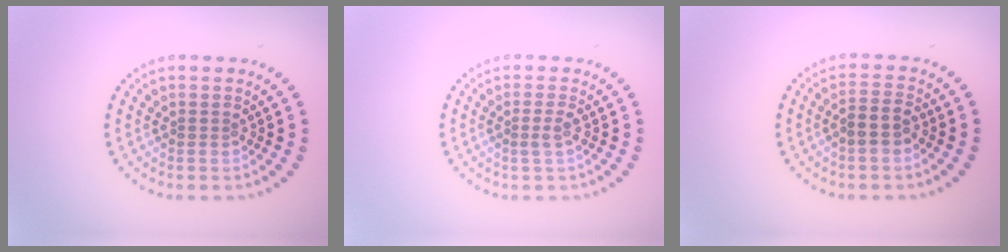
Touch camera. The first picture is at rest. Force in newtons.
{"total": 1.1, "press": 0.9, "slide": 0.7}
{"total": 2.2, "press": 2.0, "slide": 0.9}